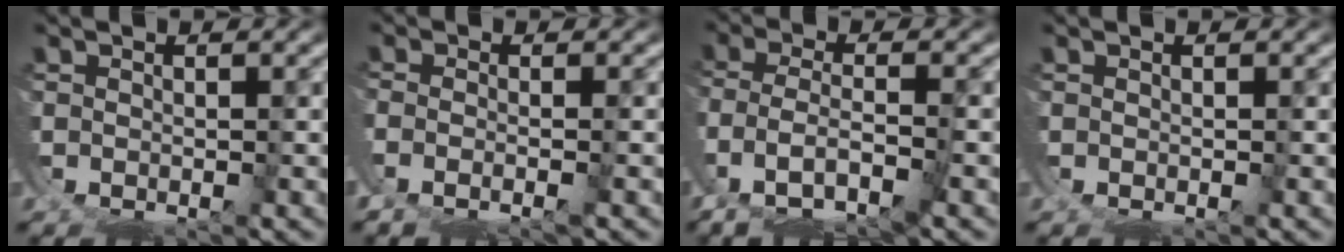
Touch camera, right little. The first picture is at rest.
{"total": 2.5, "force": [-1.0, 0.6, 2.2], "torque": [-0.049, -0.014, -0.009]}
{"total": 5.3, "force": [-1.9, 3.2, 3.8], "torque": [-0.097, -0.016, -0.025]}
{"total": 0.0}